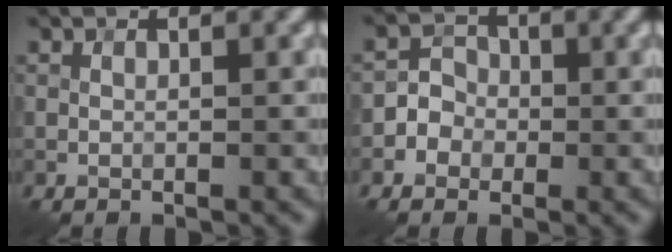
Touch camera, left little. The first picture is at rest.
{"total": 2.5, "force": [-0.8, 2.3, 0.8], "torque": [0.003, 0.002, -0.024]}